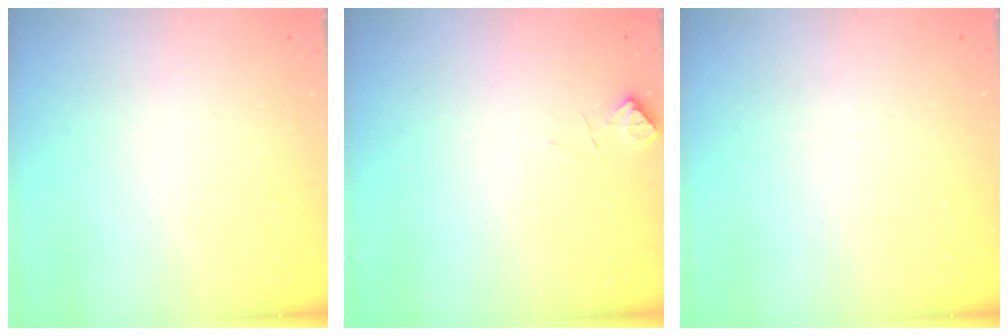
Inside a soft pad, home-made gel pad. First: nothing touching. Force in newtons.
{"total": 3.3, "press": 3.2, "slide": 0.7}
{"total": 0.0}